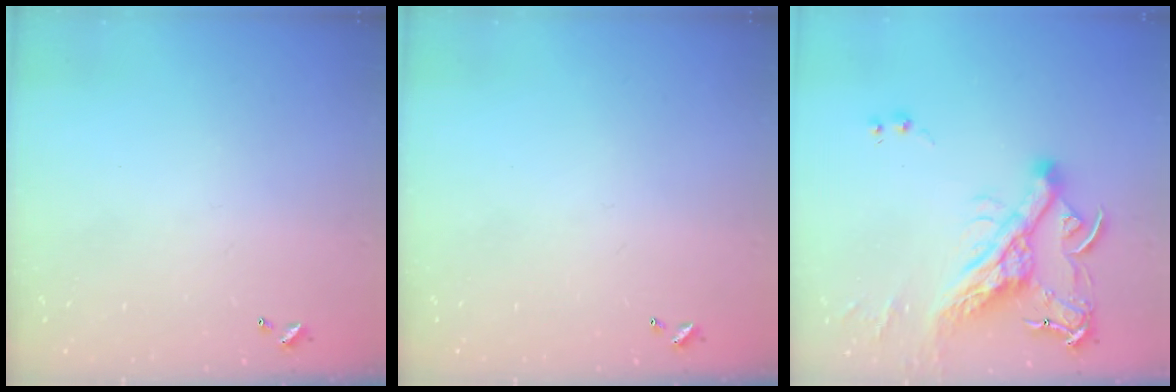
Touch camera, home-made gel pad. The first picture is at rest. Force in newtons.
{"total": 0.0}
{"total": 14.9, "press": 14.7, "slide": 2.3}